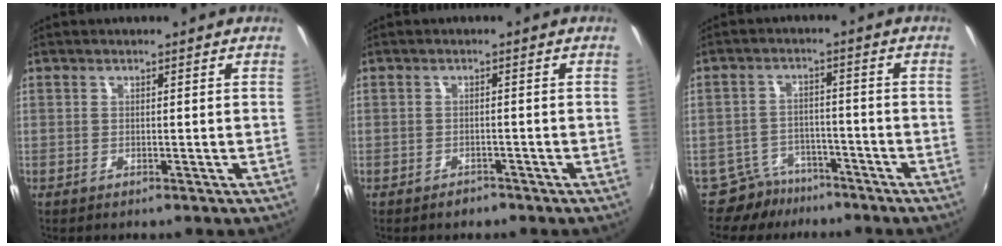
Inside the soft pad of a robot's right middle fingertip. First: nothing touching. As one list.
[{"total": 1.7, "force": [-1.3, 1.1, 0.2], "torque": [-0.007, 0.000, -0.020]}, {"total": 6.3, "force": [-5.1, 3.6, 0.1], "torque": [-0.011, 0.016, -0.081]}]